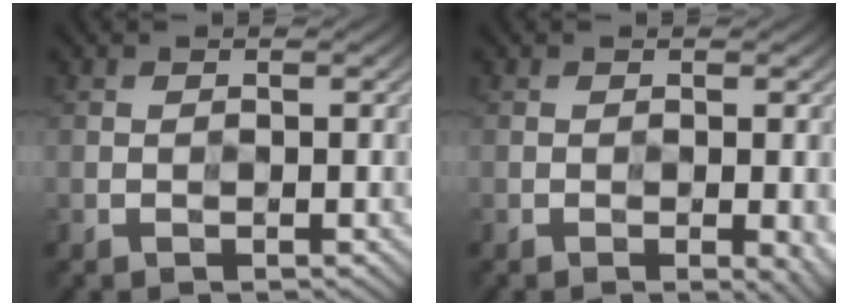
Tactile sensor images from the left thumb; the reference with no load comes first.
{"total": 4.7, "force": [-1.6, 1.9, 4.0], "torque": [-0.039, -0.012, -0.009]}